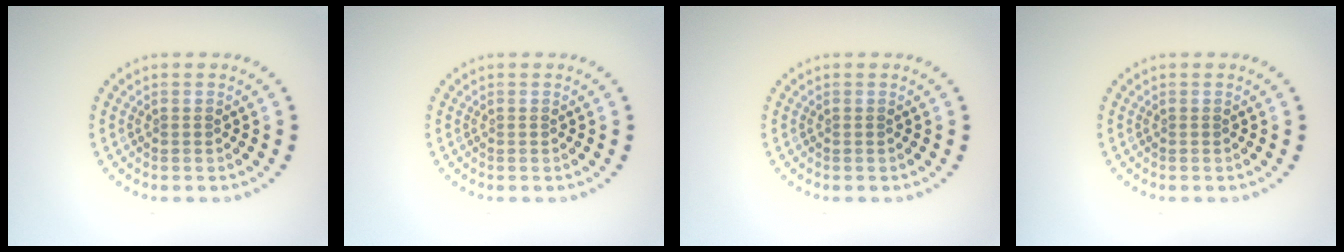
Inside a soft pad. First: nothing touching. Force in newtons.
{"total": 0.0}
{"total": 0.0}
{"total": 0.0}